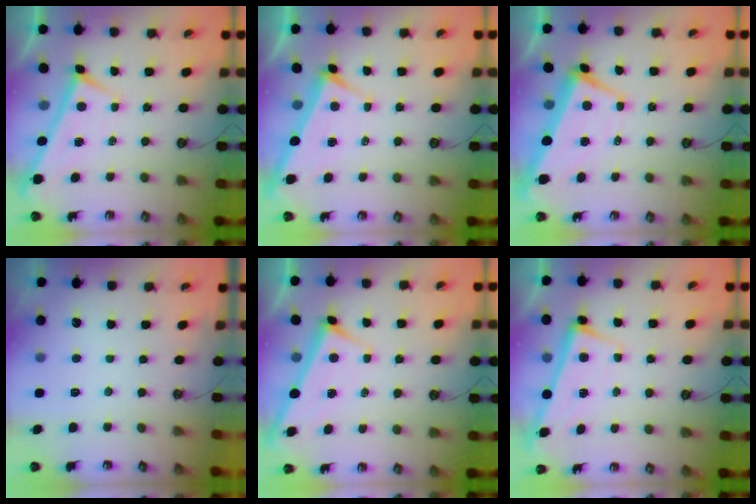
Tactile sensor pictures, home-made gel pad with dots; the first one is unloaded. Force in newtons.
{"total": 3.8, "press": 3.8, "slide": 0.2}
{"total": 2.0, "press": 1.6, "slide": 1.2}
{"total": 0.0}
{"total": 3.1, "press": 3.1, "slide": 0.1}
{"total": 2.8, "press": 2.6, "slide": 0.9}